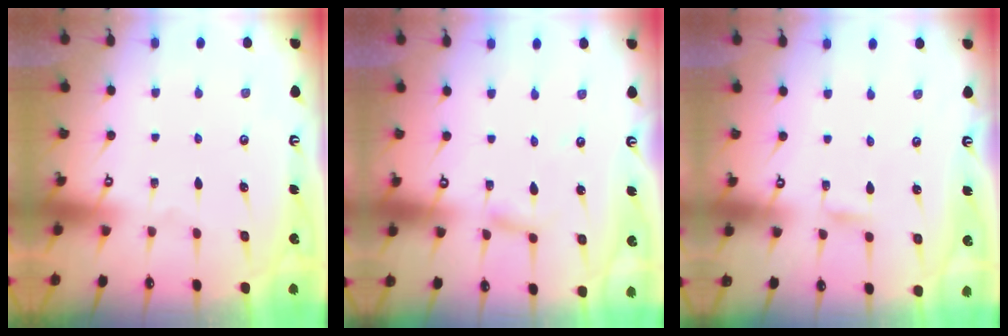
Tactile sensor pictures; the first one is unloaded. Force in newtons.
{"total": 2.2, "press": 2.2, "slide": 0.2}
{"total": 1.8, "press": 1.8, "slide": 0.2}